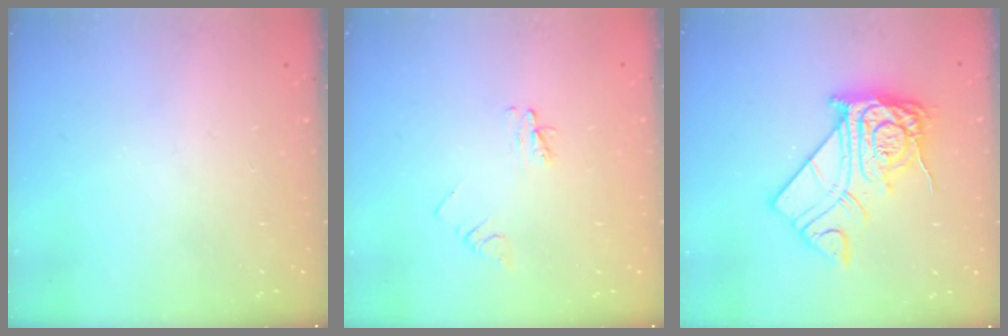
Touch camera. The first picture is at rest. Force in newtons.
{"total": 3.2, "press": 3.2, "slide": 0.4}
{"total": 16.2, "press": 16.1, "slide": 1.3}